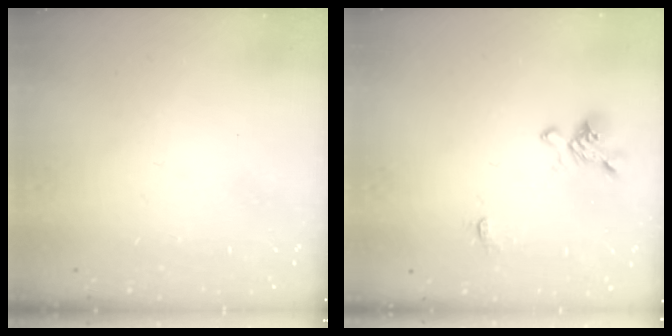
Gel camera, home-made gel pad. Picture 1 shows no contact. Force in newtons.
{"total": 1.3, "press": 0.8, "slide": 1.0}